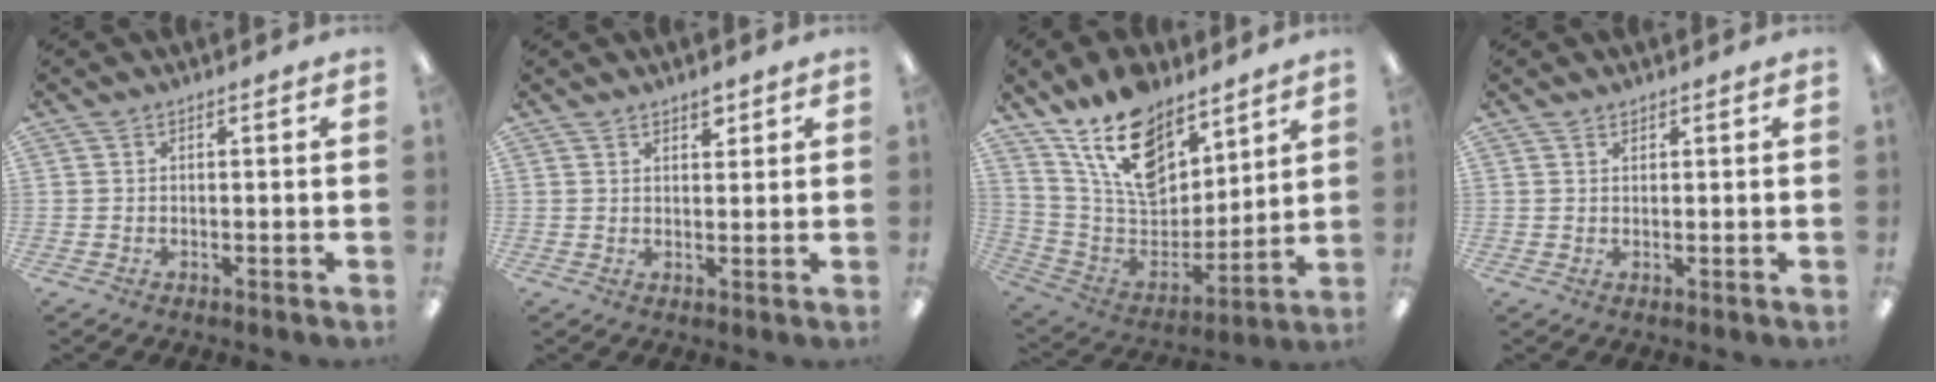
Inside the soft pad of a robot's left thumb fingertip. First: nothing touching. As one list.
[{"total": 2.9, "force": [2.2, 1.4, 1.2], "torque": [-0.002, -0.013, 0.036]}, {"total": 17.6, "force": [12.4, 9.5, 8.2], "torque": [-0.158, -0.072, 0.229]}, {"total": 1.0, "force": [0.9, 0.4, 0.0], "torque": [-0.001, -0.001, 0.018]}]